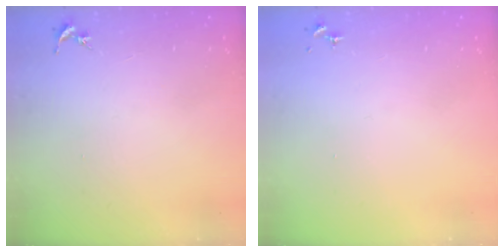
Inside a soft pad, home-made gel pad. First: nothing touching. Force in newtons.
{"total": 0.0}